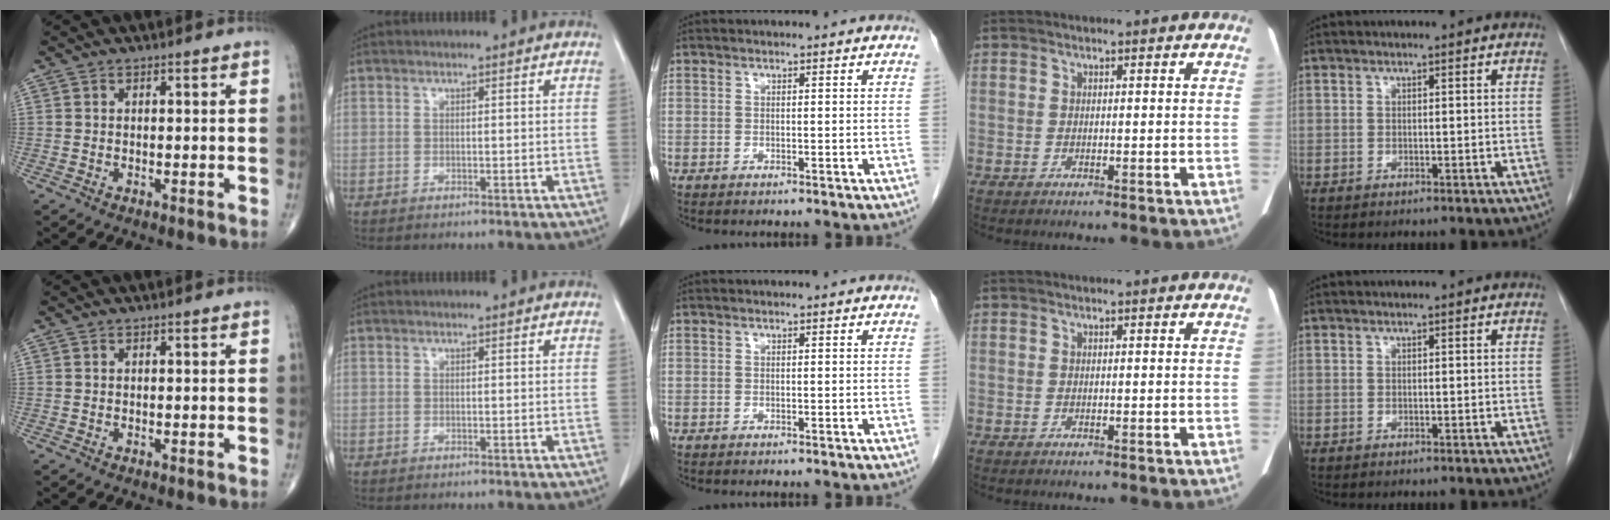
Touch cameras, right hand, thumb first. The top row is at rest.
{}